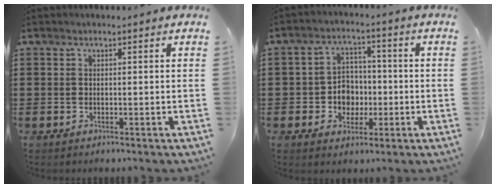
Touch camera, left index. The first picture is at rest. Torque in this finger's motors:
{"motor_torque": [0.26, 0.26, 0.21, 0.06]}